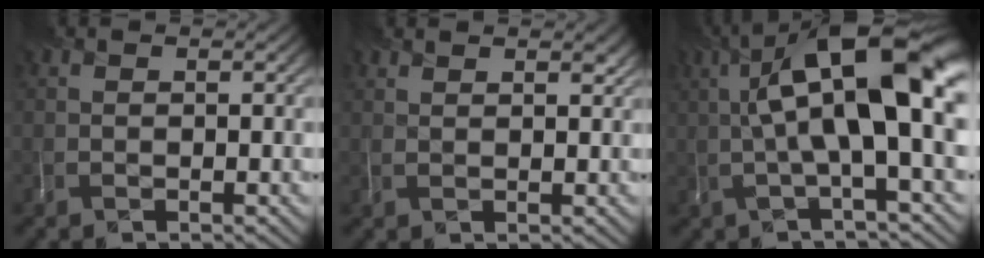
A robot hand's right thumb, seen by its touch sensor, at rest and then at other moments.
{"total": 2.1, "force": [1.8, 0.7, 0.8], "torque": [-0.020, 0.005, 0.034]}
{"total": 14.4, "force": [2.2, 4.0, 13.7], "torque": [-0.232, 0.019, 0.042]}